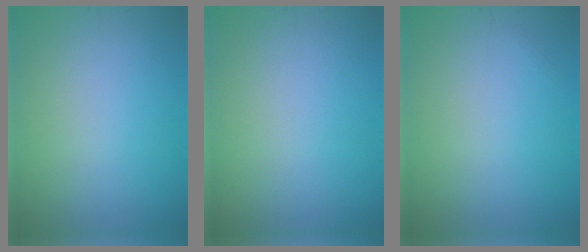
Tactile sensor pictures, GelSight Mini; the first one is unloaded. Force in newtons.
{"total": 0.0}
{"total": 0.0}